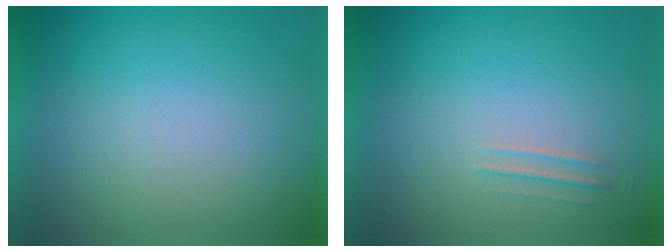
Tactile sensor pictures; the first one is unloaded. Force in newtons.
{"total": 1.5}